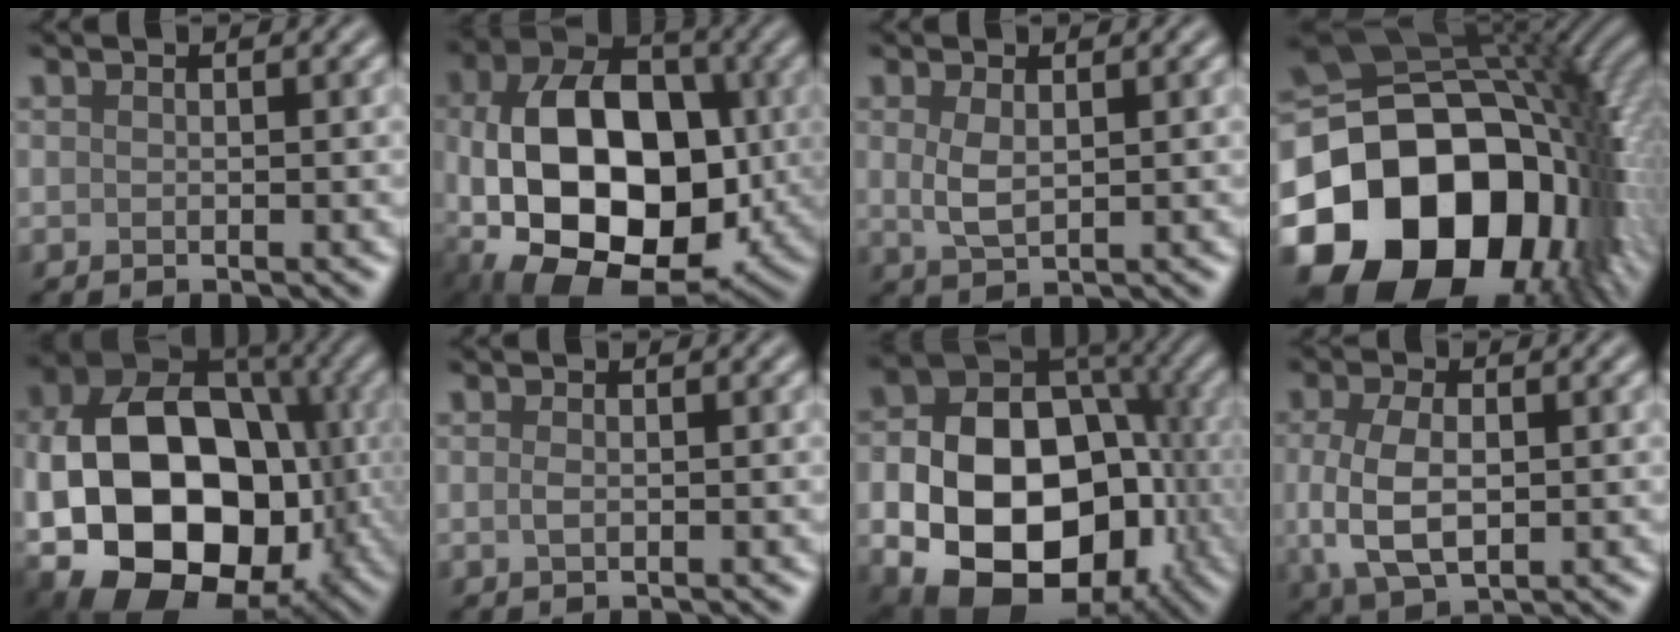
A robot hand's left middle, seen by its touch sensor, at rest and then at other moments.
{"total": 15.4, "force": [-2.0, 10.1, 11.4], "torque": [-0.193, -0.014, -0.037]}
{"total": 2.3, "force": [0.5, 1.1, 1.9], "torque": [-0.047, -0.002, 0.014]}
{"total": 21.4, "force": [-5.7, 15.4, 13.8], "torque": [-0.270, -0.033, -0.078]}
{"total": 18.6, "force": [-3.3, 13.3, 12.6], "torque": [-0.209, -0.014, -0.038]}
{"total": 0.8, "force": [0.0, 0.3, 0.7], "torque": [-0.017, -0.001, 0.000]}
{"total": 18.1, "force": [-4.4, 12.9, 11.9], "torque": [-0.173, -0.033, -0.061]}
{"total": 5.6, "force": [-0.3, 3.3, 4.6], "torque": [-0.109, -0.009, -0.003]}